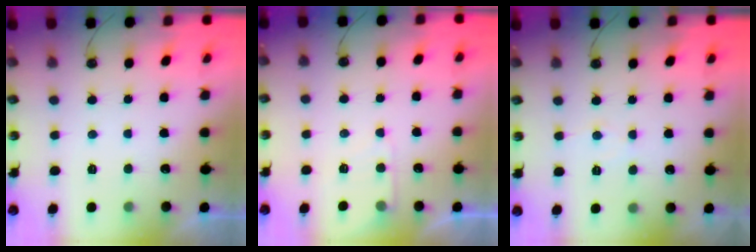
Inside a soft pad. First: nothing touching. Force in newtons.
{"total": 5.0, "press": 4.9, "slide": 0.7}
{"total": 3.9, "press": 3.9, "slide": 0.5}